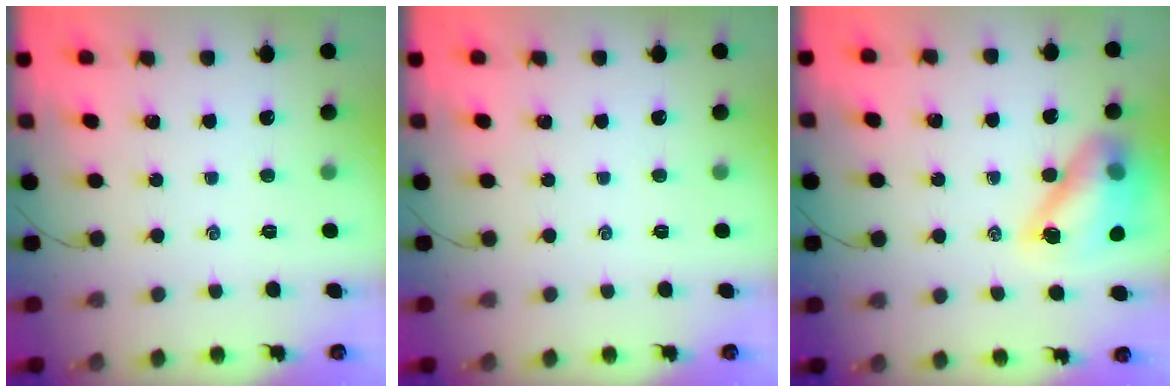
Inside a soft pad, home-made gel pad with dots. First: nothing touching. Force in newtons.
{"total": 0.0}
{"total": 13.5, "press": 12.9, "slide": 3.7}